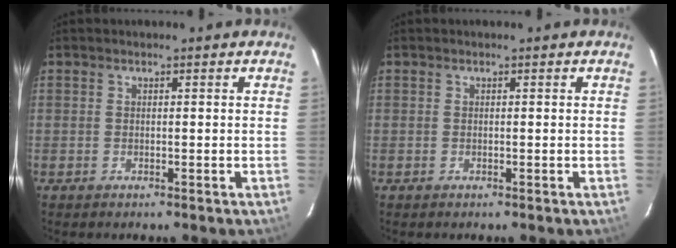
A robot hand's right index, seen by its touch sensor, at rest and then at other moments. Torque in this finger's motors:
{"motor_torque": [-0.05, 0.02, 0.00, 0.00]}